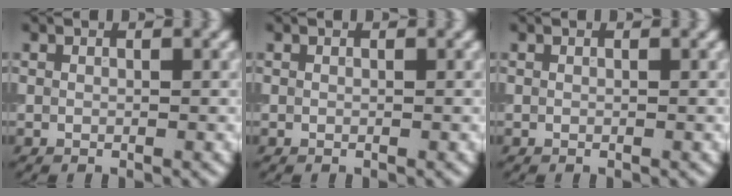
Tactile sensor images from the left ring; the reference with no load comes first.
{"total": 0.0}
{"total": 0.0}